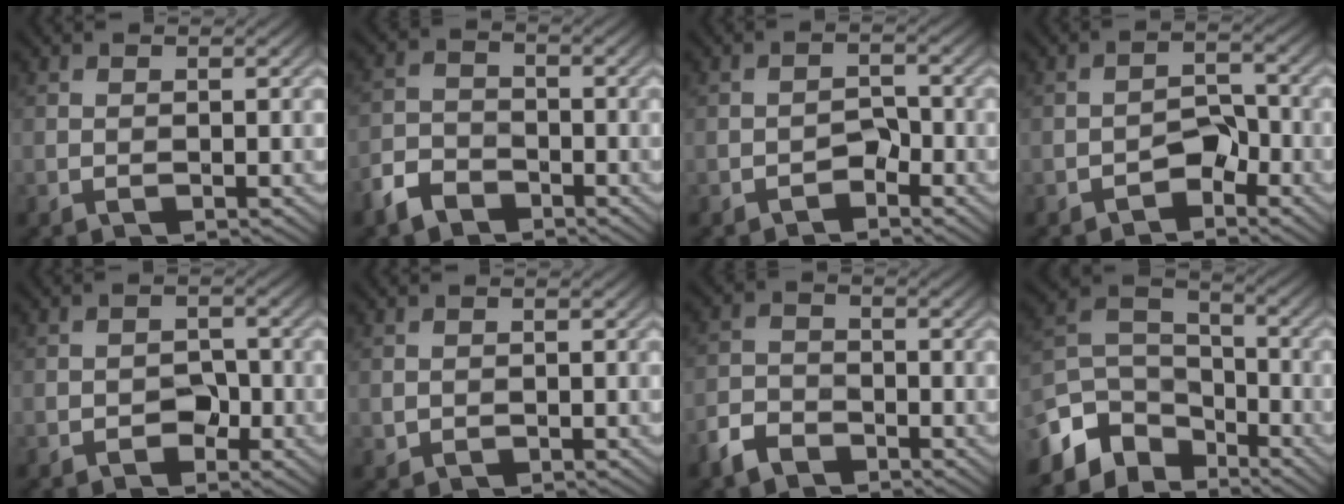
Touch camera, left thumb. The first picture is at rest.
{"total": 4.8, "force": [-3.6, 2.7, 1.8], "torque": [-0.049, -0.009, -0.080]}
{"total": 1.9, "force": [-1.6, 0.9, 0.7], "torque": [-0.014, 0.007, -0.026]}
{"total": 3.2, "force": [-2.3, 1.5, 1.5], "torque": [-0.025, 0.010, -0.038]}
{"total": 2.0, "force": [-1.0, 1.4, 1.0], "torque": [-0.017, 0.005, -0.015]}
{"total": 0.7, "force": [0.0, 0.7, 0.0], "torque": [-0.007, -0.004, 0.004]}
{"total": 4.2, "force": [-3.2, 2.3, 1.6], "torque": [-0.042, -0.009, -0.072]}
{"total": 9.9, "force": [-6.3, 6.1, 4.5], "torque": [-0.115, -0.007, -0.119]}